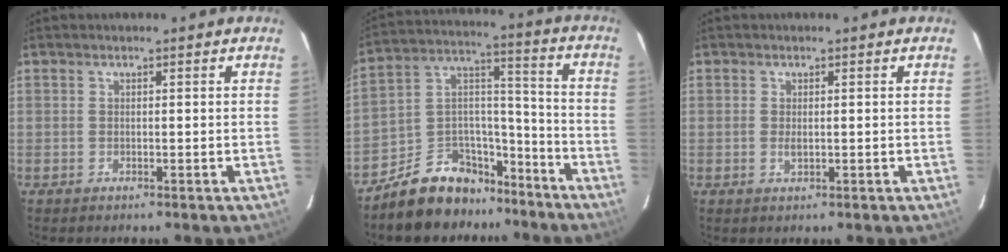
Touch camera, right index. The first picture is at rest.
{"total": 14.5, "force": [-11.0, 8.3, 4.4], "torque": [-0.089, 0.072, -0.168]}
{"total": 1.3, "force": [-0.1, 0.6, 1.1], "torque": [-0.022, -0.001, -0.001]}